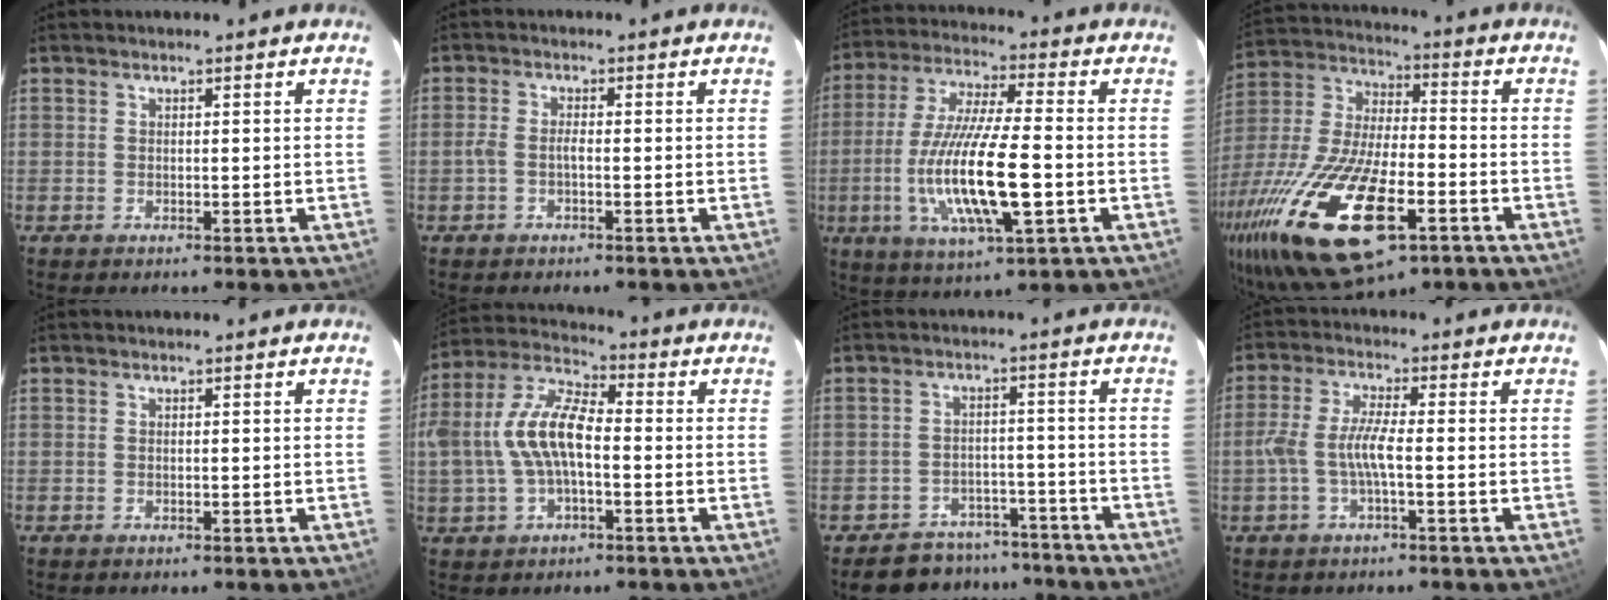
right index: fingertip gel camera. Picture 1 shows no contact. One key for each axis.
{"total": 1.9, "fx": -0.9, "fy": 0.4, "fz": 1.7, "tx": -0.039, "ty": 0.004, "tz": -0.021}
{"total": 17.2, "fx": -3.9, "fy": 3.3, "fz": 16.4, "tx": -0.326, "ty": -0.020, "tz": -0.067}
{"total": 29.7, "fx": -14.2, "fy": 12.1, "fz": 23.0, "tx": -0.497, "ty": -0.066, "tz": -0.244}
{"total": 0.0}
{"total": 12.9, "fx": -1.2, "fy": 6.0, "fz": 11.4, "tx": -0.237, "ty": 0.015, "tz": -0.022}
{"total": 9.6, "fx": -8.4, "fy": 4.6, "fz": 0.7, "tx": -0.023, "ty": 0.025, "tz": -0.107}
{"total": 5.7, "fx": -1.5, "fy": 0.5, "fz": 5.4, "tx": -0.118, "ty": 0.004, "tz": -0.027}